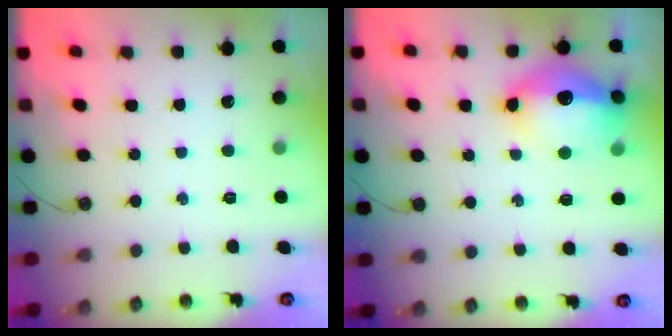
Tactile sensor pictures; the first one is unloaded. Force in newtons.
{"total": 16.4, "press": 16.3, "slide": 1.5}